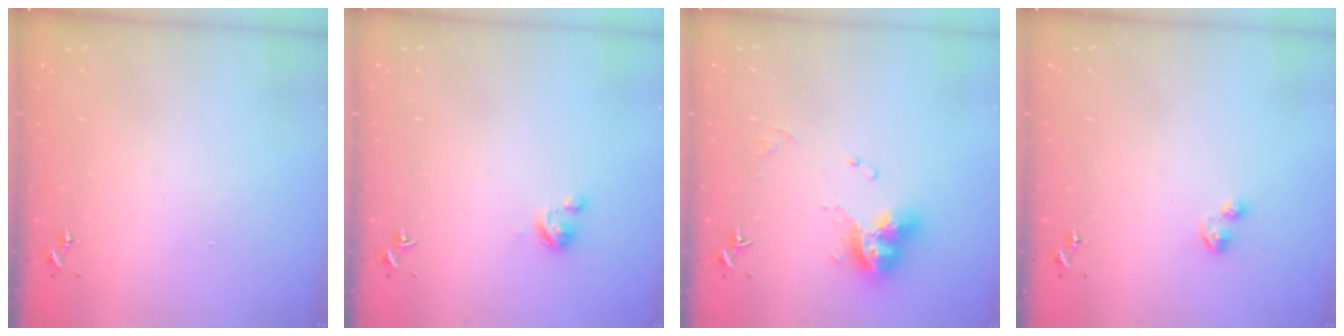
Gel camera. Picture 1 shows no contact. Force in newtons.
{"total": 3.4, "press": 3.3, "slide": 0.3}
{"total": 12.9, "press": 12.8, "slide": 1.4}
{"total": 2.9, "press": 2.9, "slide": 0.4}